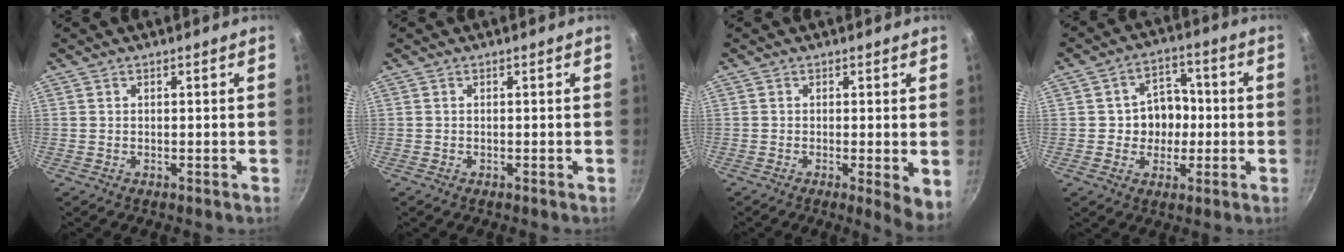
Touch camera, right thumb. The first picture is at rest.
{"total": 0.0}
{"total": 4.7, "force": [-0.6, 1.0, 4.6], "torque": [-0.056, -0.013, -0.007]}
{"total": 8.4, "force": [-0.5, 7.2, 4.3], "torque": [-0.017, 0.013, -0.015]}